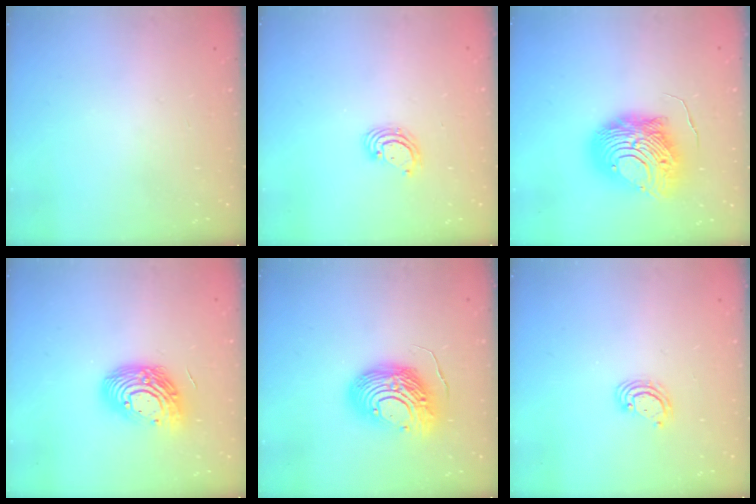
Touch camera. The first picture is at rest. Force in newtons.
{"total": 4.0, "press": 3.9, "slide": 0.2}
{"total": 15.3, "press": 15.2, "slide": 1.6}
{"total": 14.2, "press": 14.1, "slide": 1.2}
{"total": 17.7, "press": 17.6, "slide": 1.6}
{"total": 3.2, "press": 3.2, "slide": 0.3}